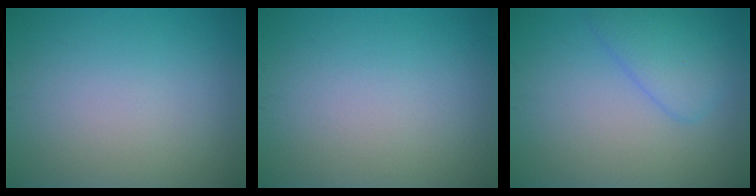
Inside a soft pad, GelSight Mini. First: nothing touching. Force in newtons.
{"total": 0.0}
{"total": 3.4, "press": 3.4, "slide": 0.2}